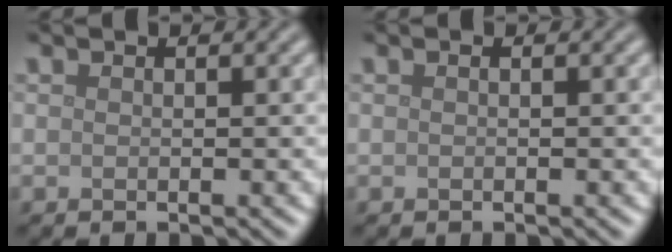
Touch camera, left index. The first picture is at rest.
{"total": 0.0}